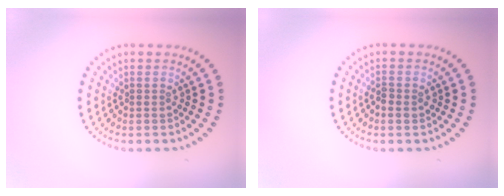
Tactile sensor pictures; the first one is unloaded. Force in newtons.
{"total": 1.2, "press": 1.2, "slide": 0.2}